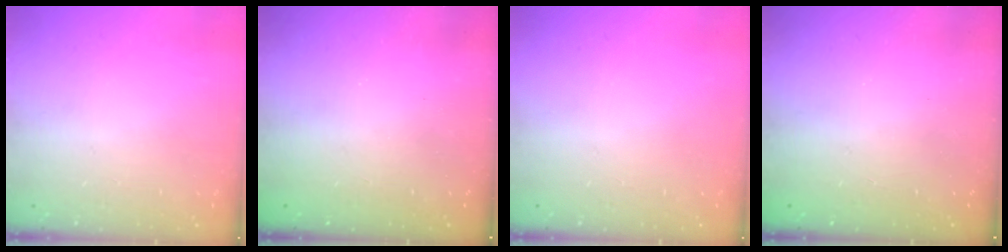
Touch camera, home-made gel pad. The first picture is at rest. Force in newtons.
{"total": 2.4, "press": 2.3, "slide": 0.8}
{"total": 0.0}
{"total": 2.3, "press": 2.2, "slide": 0.8}